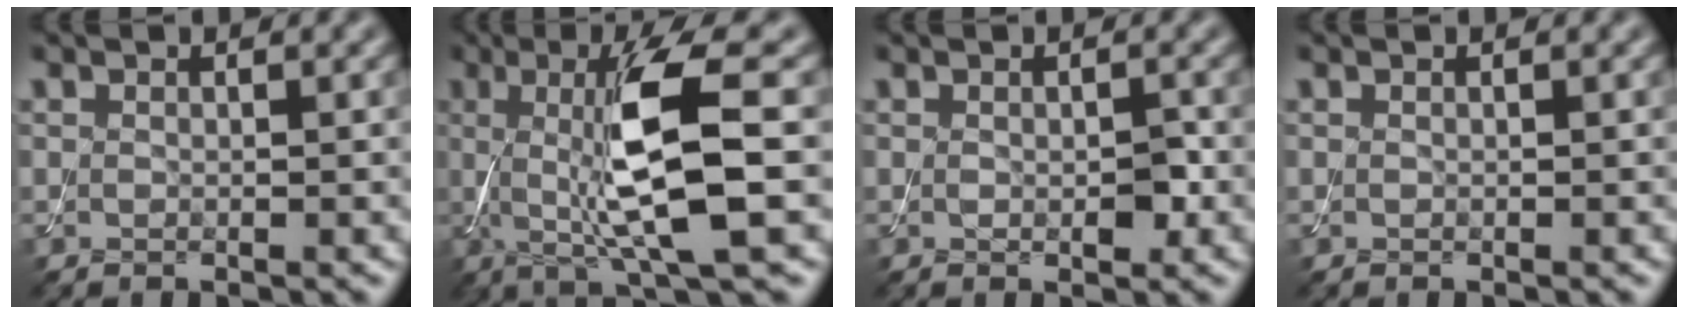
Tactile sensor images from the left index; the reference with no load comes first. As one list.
[{"total": 9.2, "force": [0.2, 1.8, 9.0], "torque": [-0.144, -0.006, 0.010]}, {"total": 1.7, "force": [-0.1, 0.9, 1.5], "torque": [-0.022, -0.003, -0.001]}, {"total": 0.0}]